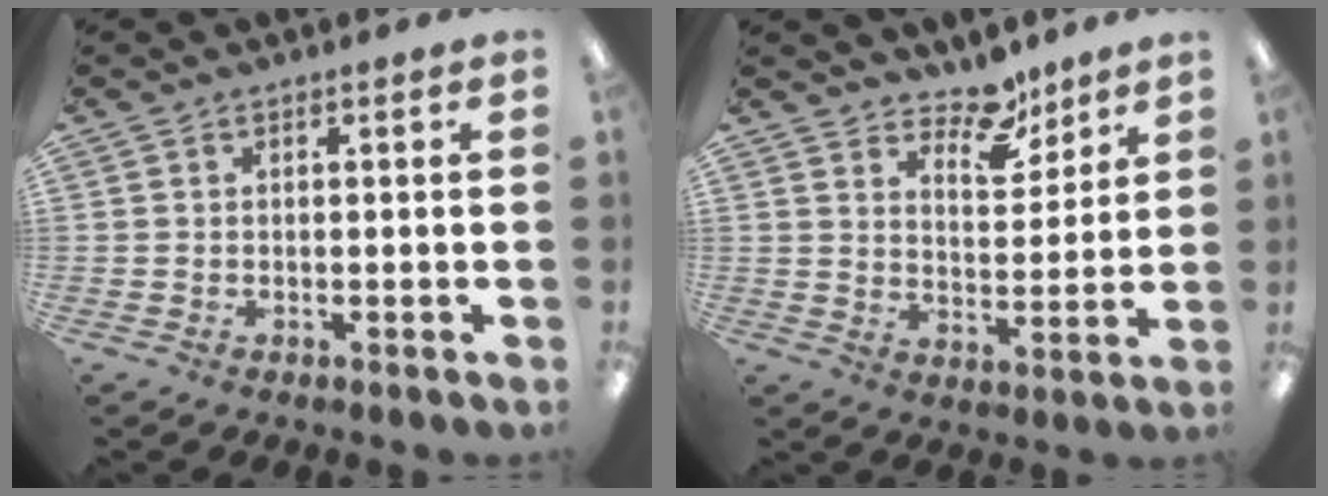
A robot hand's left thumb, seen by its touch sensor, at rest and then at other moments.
{"total": 9.1, "force": [7.8, 3.9, 2.7], "torque": [-0.024, -0.057, 0.138]}